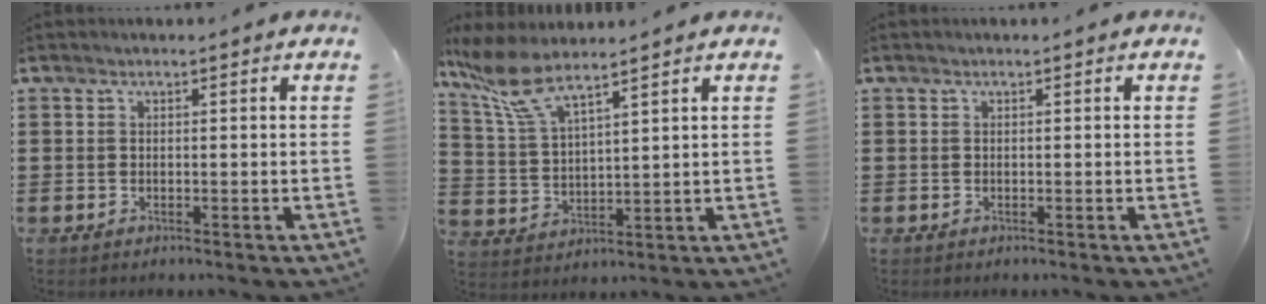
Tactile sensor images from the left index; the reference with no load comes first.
{"total": 7.9, "force": [6.2, 1.8, 4.6], "torque": [-0.119, -0.018, 0.112]}
{"total": 0.0}